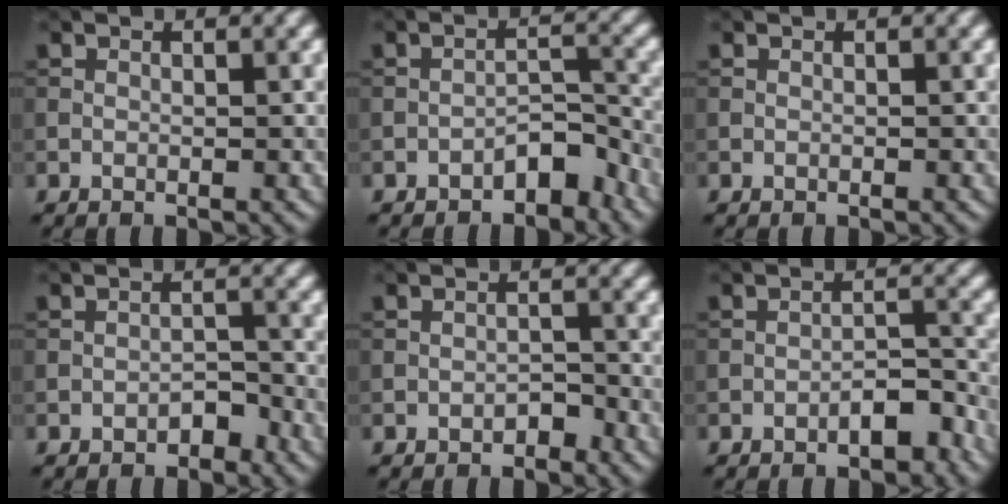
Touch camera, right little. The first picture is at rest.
{"total": 3.0, "force": [-2.2, 1.2, 1.6], "torque": [-0.019, 0.017, -0.037]}
{"total": 0.0}
{"total": 1.6, "force": [-1.2, 0.8, 0.8], "torque": [-0.010, 0.006, -0.021]}
{"total": 1.3, "force": [-1.0, 0.6, 0.6], "torque": [-0.007, 0.004, -0.016]}
{"total": 2.8, "force": [-1.8, 1.0, 1.9], "torque": [-0.024, 0.012, -0.030]}